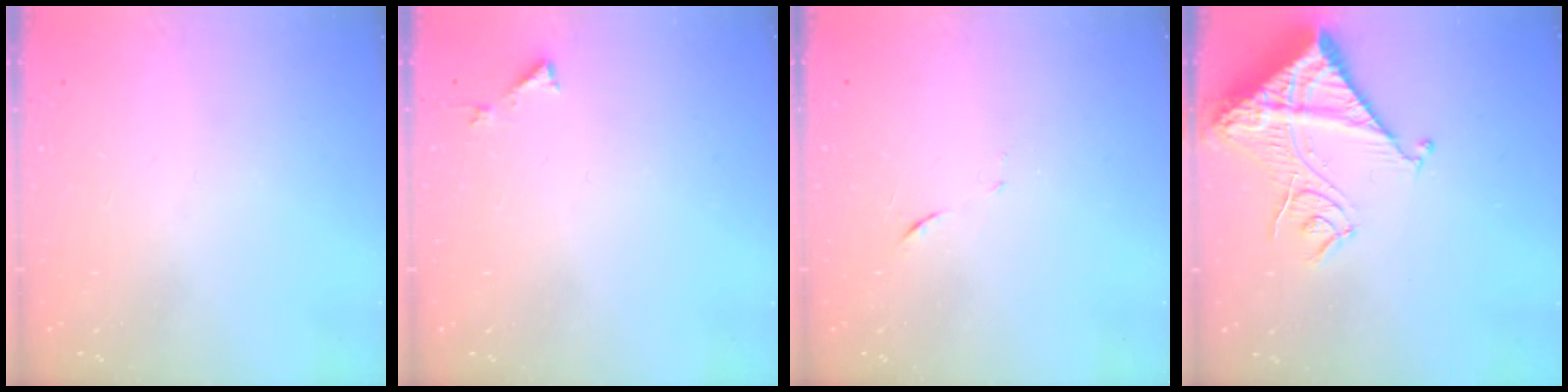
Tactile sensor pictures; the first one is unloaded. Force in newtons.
{"total": 3.0, "press": 3.0, "slide": 0.2}
{"total": 6.7, "press": 6.6, "slide": 0.6}
{"total": 15.6, "press": 15.4, "slide": 1.8}